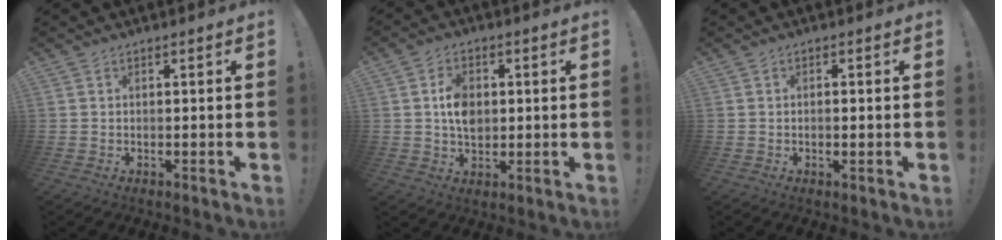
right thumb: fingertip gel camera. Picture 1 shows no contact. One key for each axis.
{"total": 7.7, "fx": 0.6, "fy": 5.8, "fz": 5.0, "tx": -0.074, "ty": 0.003, "tz": 0.010}
{"total": 0.8, "fx": -0.2, "fy": 0.2, "fz": 0.7, "tx": -0.005, "ty": -0.001, "tz": -0.005}